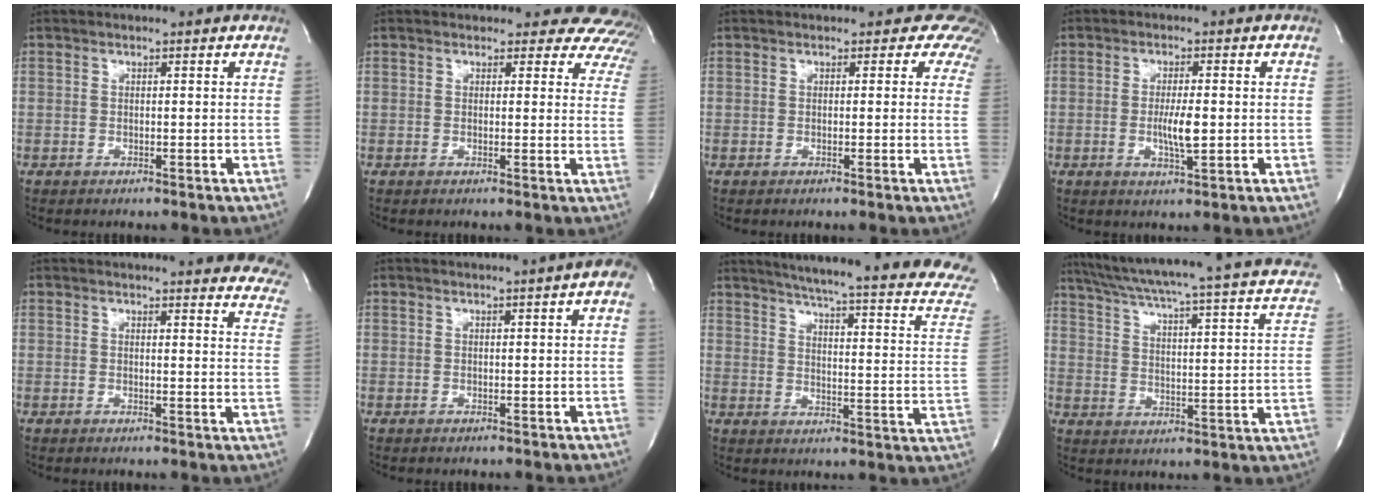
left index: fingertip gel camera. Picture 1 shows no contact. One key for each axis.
{"total": 11.3, "fx": 10.4, "fy": 4.6, "fz": 0.4, "tx": 0.046, "ty": -0.039, "tz": 0.067}
{"total": 5.0, "fx": 3.9, "fy": 3.2, "fz": 0.1, "tx": 0.042, "ty": -0.010, "tz": 0.004}
{"total": 4.4, "fx": -0.6, "fy": 0.6, "fz": 4.3, "tx": -0.082, "ty": -0.006, "tz": -0.009}
{"total": 21.0, "fx": 19.8, "fy": 3.6, "fz": 6.1, "tx": -0.073, "ty": -0.089, "tz": 0.199}
{"total": 3.4, "fx": 1.5, "fy": 0.3, "fz": 3.0, "tx": -0.032, "ty": 0.004, "tz": 0.012}
{"total": 26.4, "fx": 22.9, "fy": 1.4, "fz": 13.0, "tx": -0.186, "ty": -0.078, "tz": 0.265}
{"total": 26.4, "fx": 21.7, "fy": 2.6, "fz": 14.8, "tx": -0.224, "ty": -0.032, "tz": 0.269}